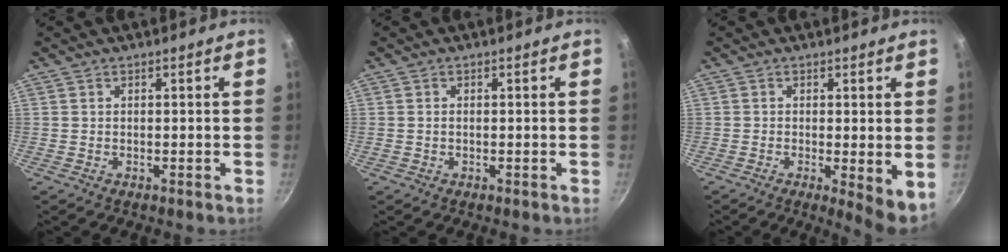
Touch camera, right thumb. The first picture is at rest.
{"total": 0.8, "force": [-0.1, 0.6, 0.6], "torque": [-0.014, 0.003, 0.001]}
{"total": 5.2, "force": [-0.9, 1.1, 5.0], "torque": [-0.079, -0.016, -0.016]}